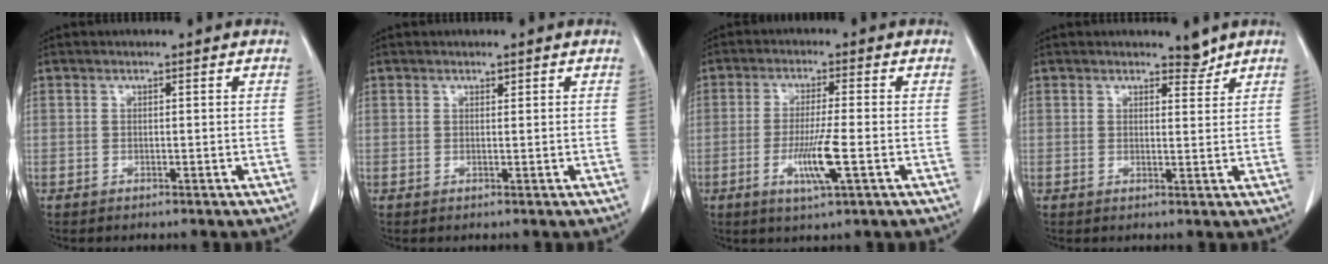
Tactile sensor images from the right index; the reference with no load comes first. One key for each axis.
{"total": 0.7, "fx": 0.4, "fy": 0.5, "fz": 0.4, "tx": -0.007, "ty": 0.002, "tz": 0.007}
{"total": 7.3, "fx": -2.3, "fy": 0.1, "fz": 6.9, "tx": -0.131, "ty": -0.014, "tz": -0.040}
{"total": 2.2, "fx": 2.0, "fy": 0.8, "fz": 0.4, "tx": -0.005, "ty": -0.005, "tz": 0.031}